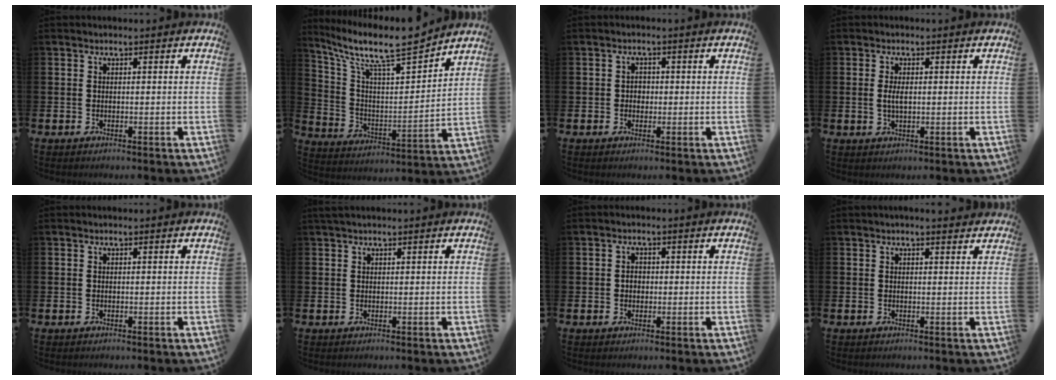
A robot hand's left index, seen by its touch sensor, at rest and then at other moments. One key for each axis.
{"total": 11.0, "fx": 9.6, "fy": 1.9, "fz": 5.0, "tx": -0.127, "ty": -0.073, "tz": 0.160}
{"total": 1.6, "fx": -0.1, "fy": 1.4, "fz": 0.8, "tx": 0.000, "ty": 0.001, "tz": -0.008}
{"total": 2.4, "fx": 0.1, "fy": 1.0, "fz": 2.2, "tx": -0.043, "ty": 0.003, "tz": 0.000}
{"total": 0.0}
{"total": 1.1, "fx": 1.0, "fy": 0.1, "fz": 0.4, "tx": -0.008, "ty": 0.002, "tz": 0.017}
{"total": 1.5, "fx": -0.1, "fy": 1.3, "fz": 0.8, "tx": -0.006, "ty": 0.005, "tz": -0.006}
{"total": 1.1, "fx": 1.1, "fy": 0.0, "fz": 0.3, "tx": 0.001, "ty": -0.002, "tz": 0.018}